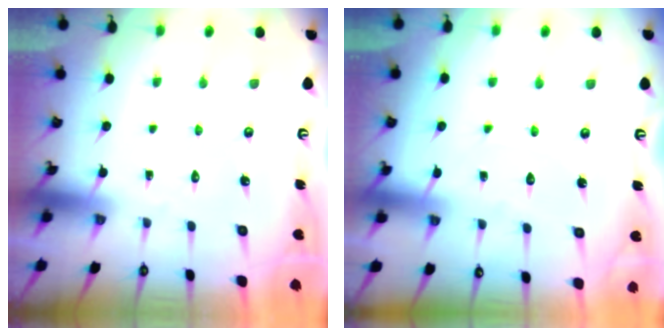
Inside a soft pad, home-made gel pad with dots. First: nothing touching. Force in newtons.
{"total": 4.5, "press": 4.5, "slide": 0.6}